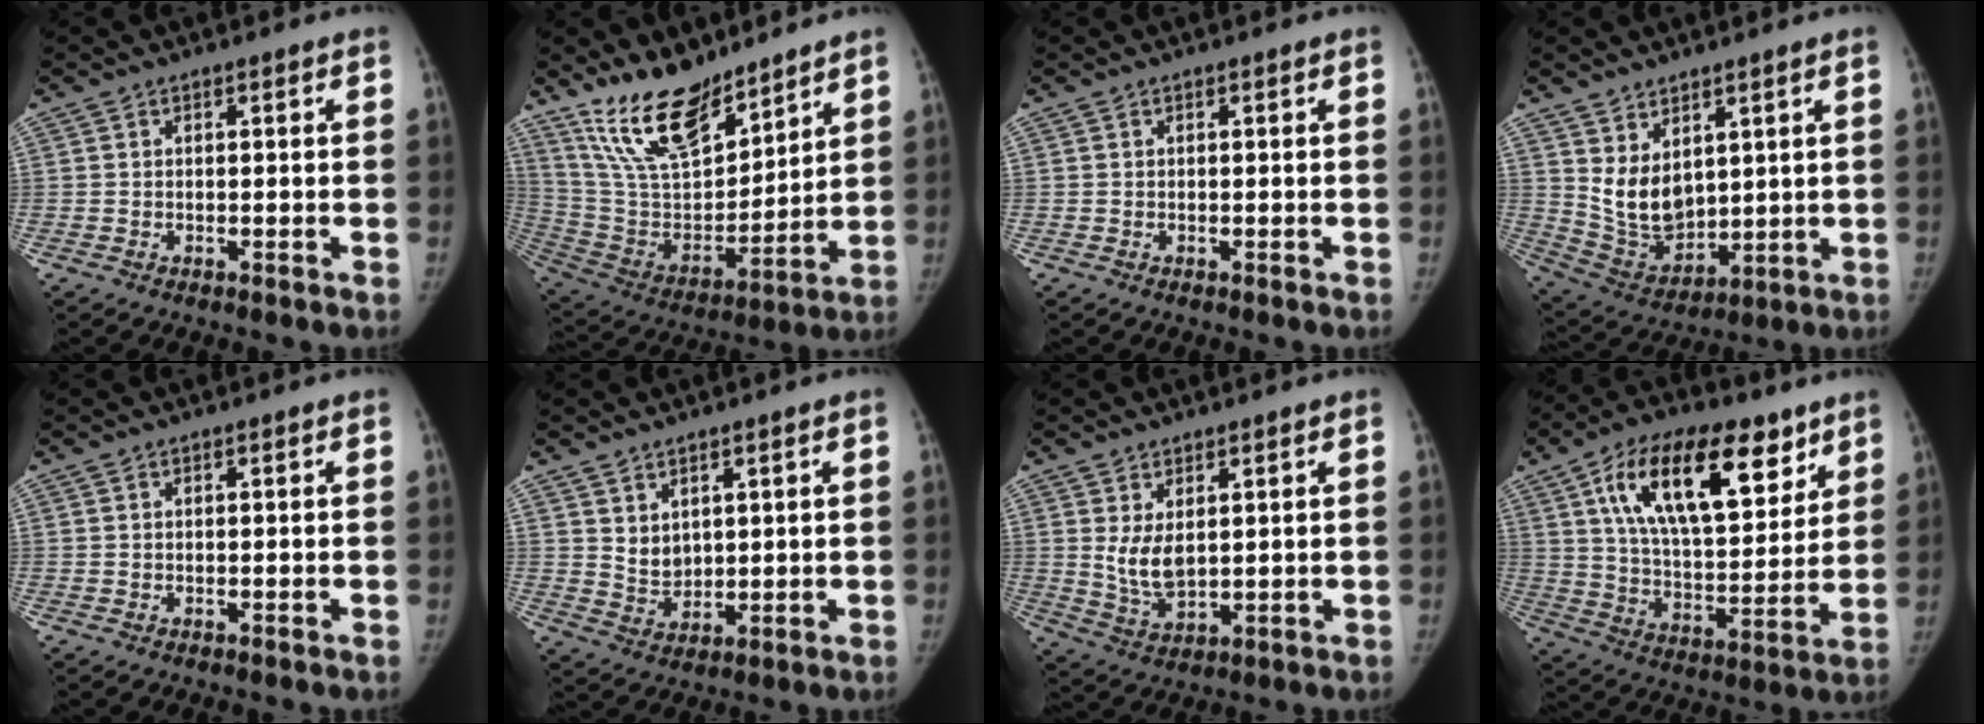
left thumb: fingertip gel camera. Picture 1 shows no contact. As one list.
[{"total": 18.3, "force": [14.2, 6.9, 9.2], "torque": [-0.125, -0.082, 0.274]}, {"total": 0.0}, {"total": 9.8, "force": [3.8, 6.1, 6.7], "torque": [-0.094, -0.035, 0.098]}, {"total": 0.0}, {"total": 4.6, "force": [2.5, 3.1, 2.2], "torque": [-0.022, -0.026, 0.059]}, {"total": 6.0, "force": [1.7, 3.4, 4.6], "torque": [-0.078, -0.019, 0.045]}, {"total": 23.3, "force": [11.4, 11.0, 17.1], "torque": [-0.246, -0.033, 0.197]}]